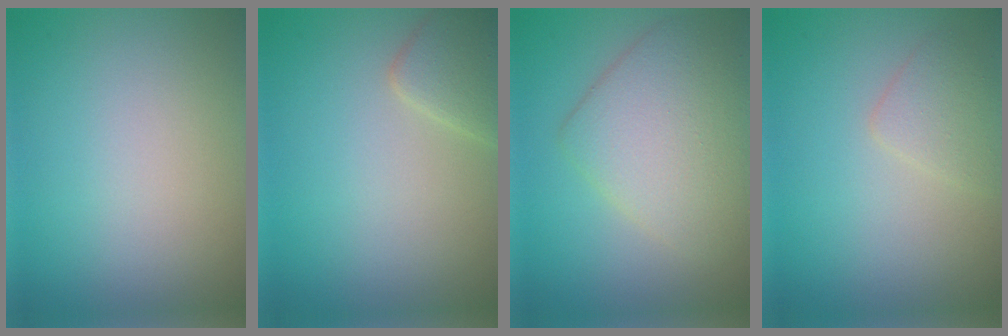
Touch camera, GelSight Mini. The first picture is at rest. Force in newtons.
{"total": 2.6, "press": 2.6, "slide": 0.1}
{"total": 6.1, "press": 6.1, "slide": 0.4}
{"total": 1.9, "press": 1.9, "slide": 0.2}